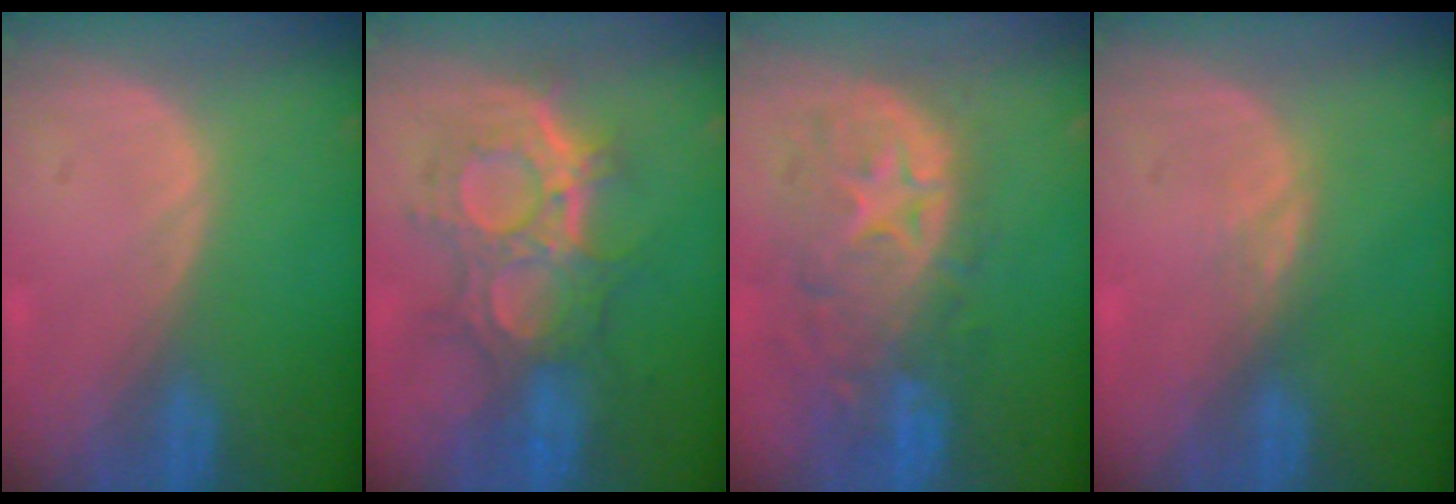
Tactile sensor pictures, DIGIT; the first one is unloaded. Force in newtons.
{"total": 9.9, "press": 9.6, "slide": 2.6}
{"total": 11.1, "press": 9.8, "slide": 5.2}
{"total": 1.4, "press": 1.4, "slide": 0.3}